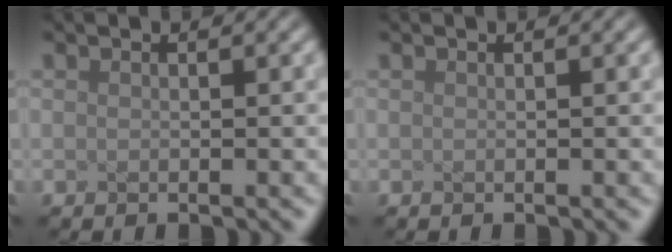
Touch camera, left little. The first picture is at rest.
{"total": 0.0}